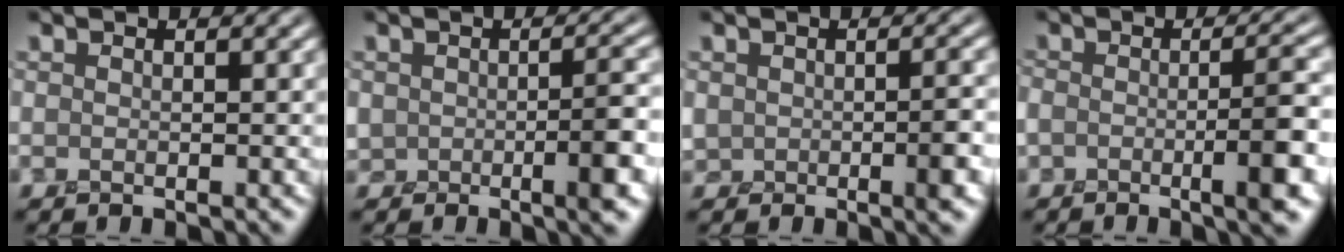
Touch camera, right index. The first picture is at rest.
{"total": 3.8, "force": [-1.2, 1.9, 3.1], "torque": [-0.050, -0.003, -0.024]}
{"total": 3.2, "force": [-0.7, 2.0, 2.3], "torque": [-0.037, -0.006, -0.017]}
{"total": 4.9, "force": [-2.2, 1.1, 4.2], "torque": [-0.070, 0.002, -0.045]}